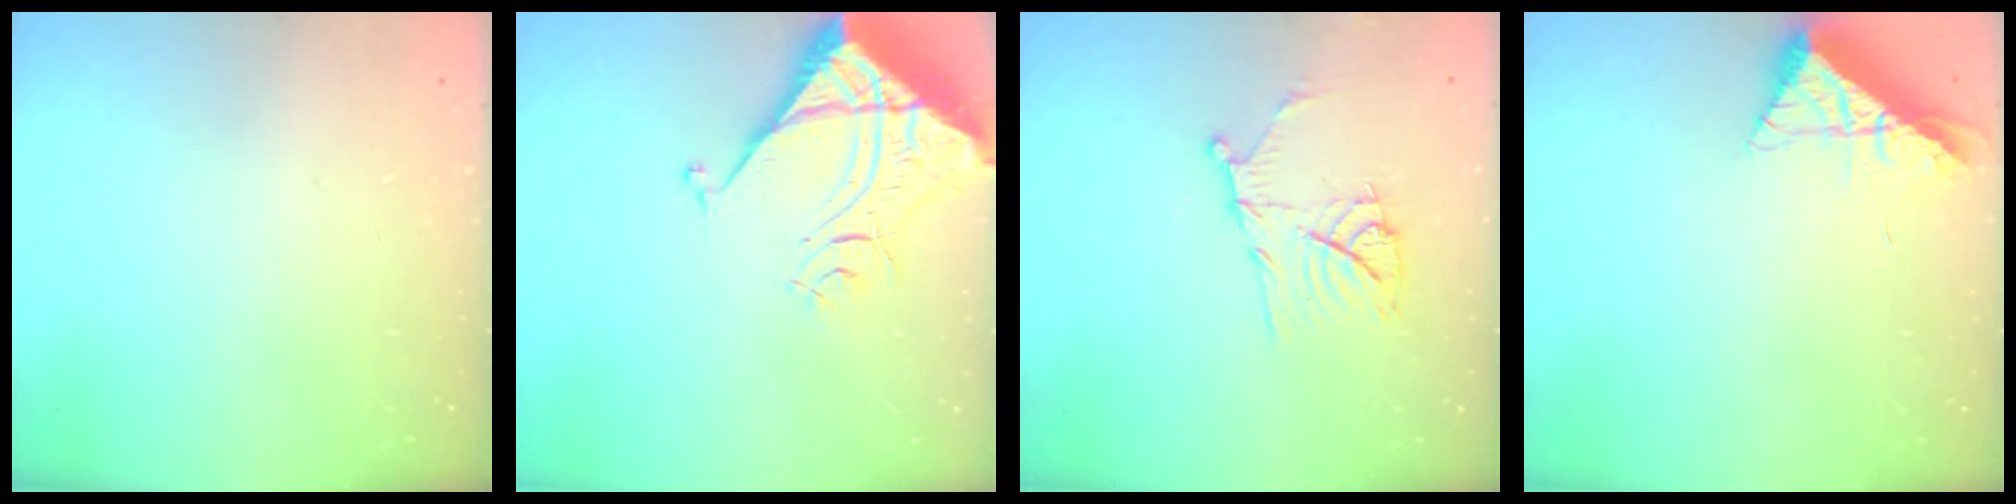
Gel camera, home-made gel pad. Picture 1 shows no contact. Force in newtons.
{"total": 10.3, "press": 10.3, "slide": 1.3}
{"total": 11.8, "press": 11.8, "slide": 0.5}
{"total": 8.2, "press": 8.2, "slide": 0.3}